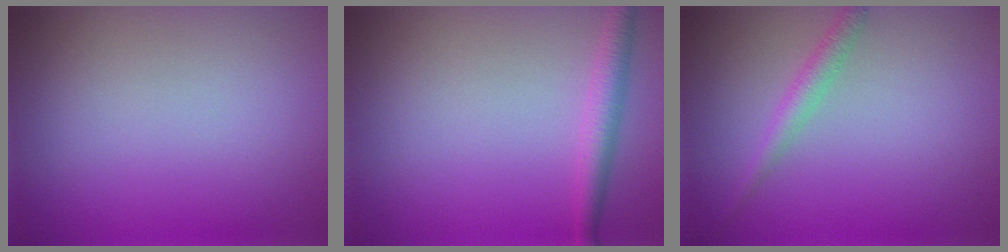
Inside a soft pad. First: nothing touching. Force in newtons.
{"total": 2.3, "press": 2.3, "slide": 0.1}
{"total": 1.8, "press": 1.8, "slide": 0.0}